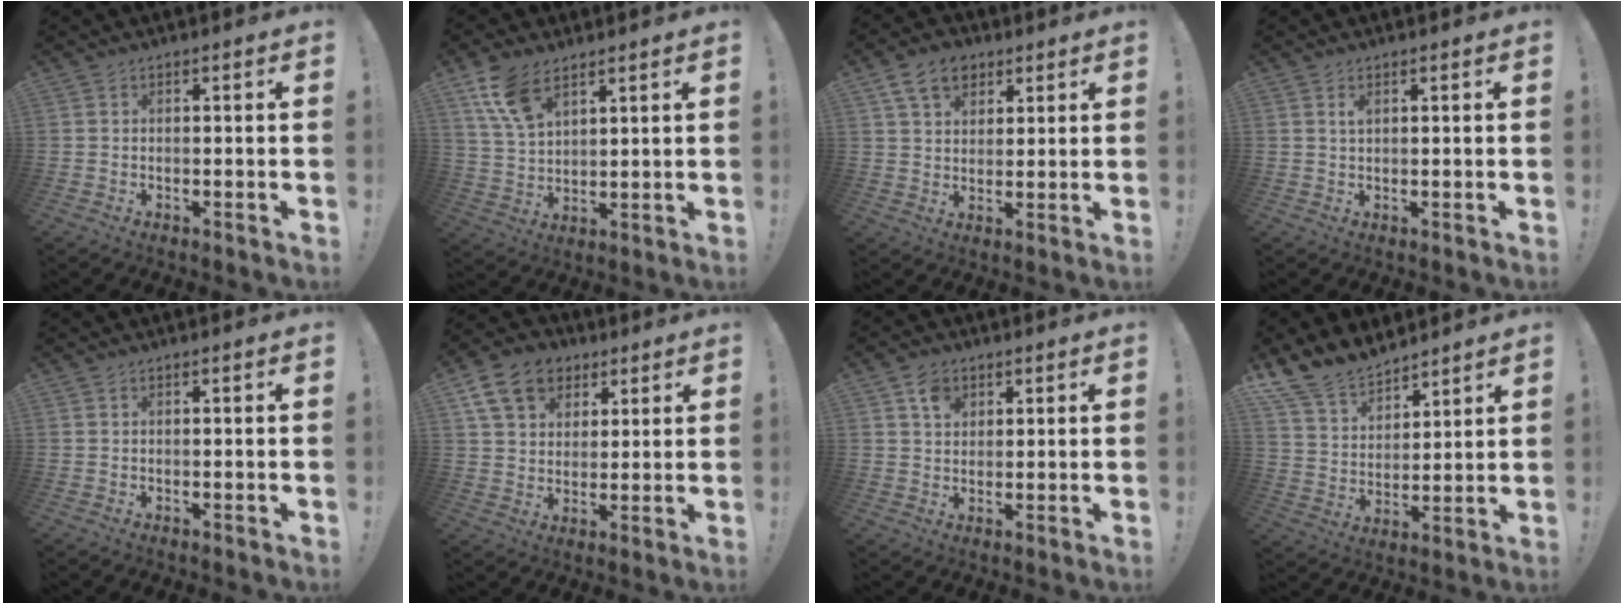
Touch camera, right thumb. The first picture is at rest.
{"total": 10.7, "force": [6.8, 5.5, 6.1], "torque": [-0.109, -0.026, 0.134]}
{"total": 10.2, "force": [5.6, 7.2, 4.6], "torque": [-0.071, -0.017, 0.109]}
{"total": 1.4, "force": [0.7, 0.6, 1.1], "torque": [-0.018, 0.000, 0.011]}
{"total": 0.0}
{"total": 14.3, "force": [6.7, 10.7, 6.8], "torque": [-0.104, -0.026, 0.132]}
{"total": 5.3, "force": [2.6, 4.2, 1.9], "torque": [-0.019, -0.007, 0.046]}
{"total": 13.1, "force": [11.6, 5.5, 2.8], "torque": [-0.076, -0.087, 0.222]}